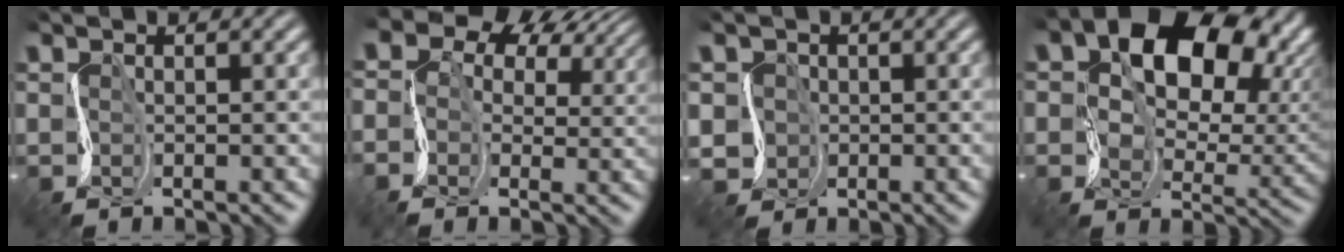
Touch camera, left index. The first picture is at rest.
{"total": 11.5, "force": [4.8, 8.5, 6.2], "torque": [-0.127, 0.035, 0.057]}
{"total": 1.7, "force": [-0.5, 1.5, -0.3], "torque": [-0.011, -0.004, 0.000]}
{"total": 11.7, "force": [3.6, 8.0, 7.7], "torque": [-0.112, 0.000, 0.064]}